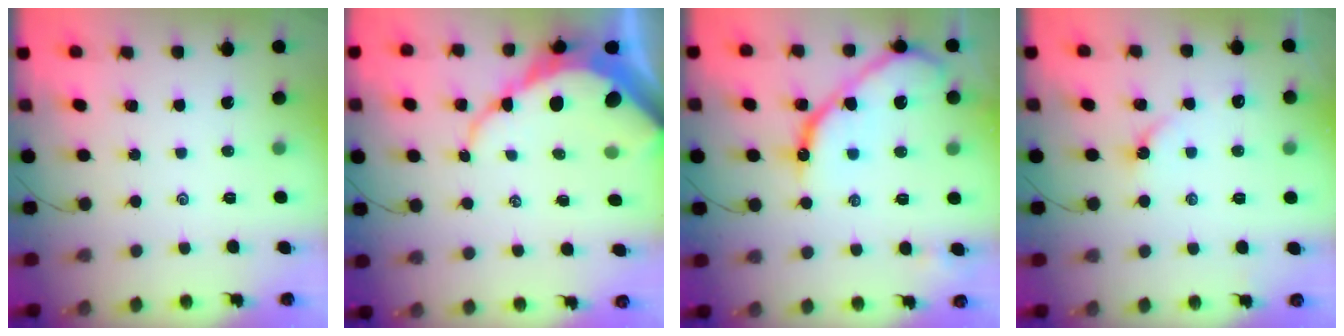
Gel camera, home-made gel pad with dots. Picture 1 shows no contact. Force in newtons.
{"total": 11.5, "press": 11.5, "slide": 1.0}
{"total": 13.1, "press": 13.0, "slide": 1.3}
{"total": 2.9, "press": 2.9, "slide": 0.5}